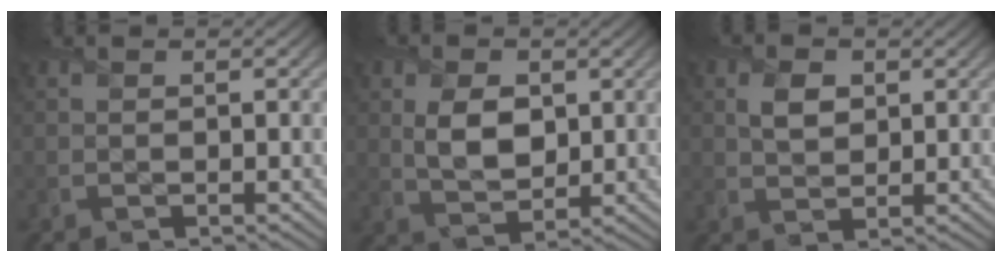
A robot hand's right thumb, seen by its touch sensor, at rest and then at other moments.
{"total": 5.8, "force": [1.1, 4.0, 4.1], "torque": [-0.083, -0.006, 0.019]}
{"total": 3.4, "force": [1.1, 2.5, 2.0], "torque": [-0.044, -0.002, 0.017]}